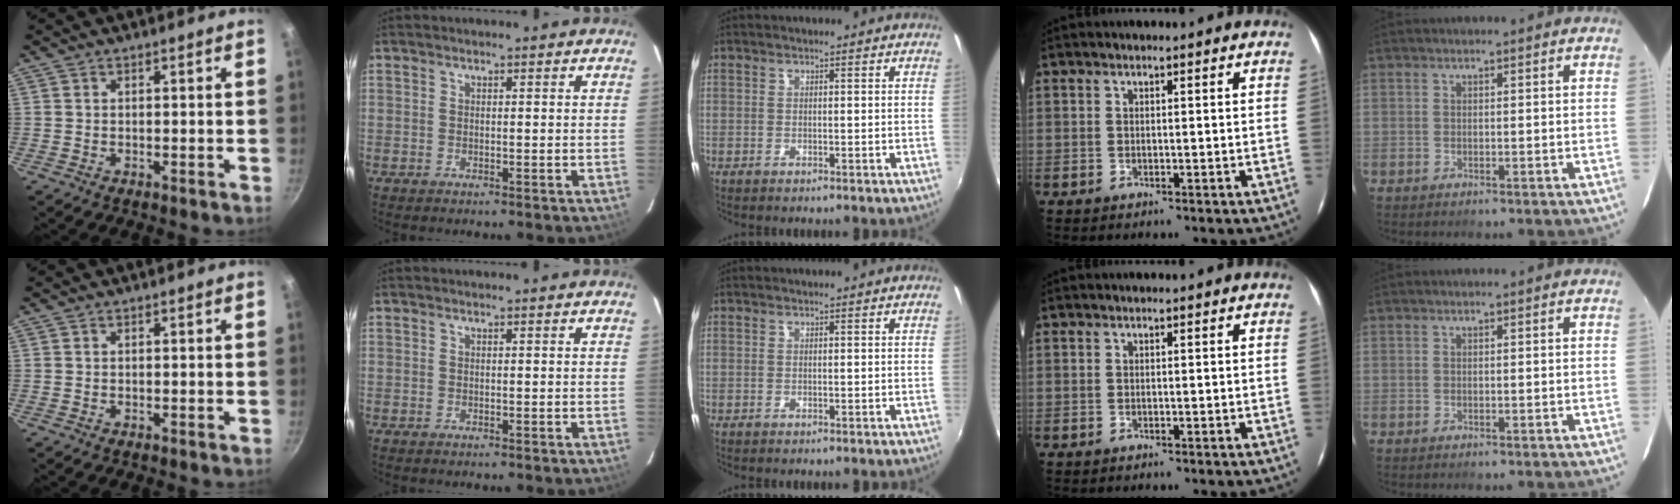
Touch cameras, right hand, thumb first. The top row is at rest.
{}